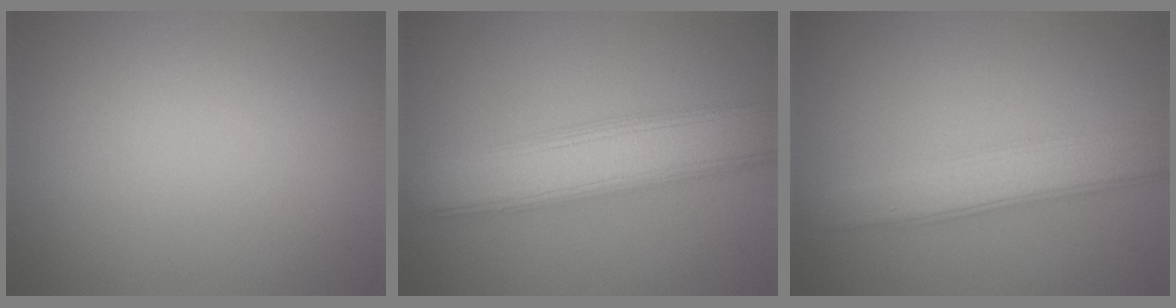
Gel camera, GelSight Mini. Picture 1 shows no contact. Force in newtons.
{"total": 7.1, "press": 7.1, "slide": 0.4}
{"total": 4.2, "press": 4.2, "slide": 0.1}